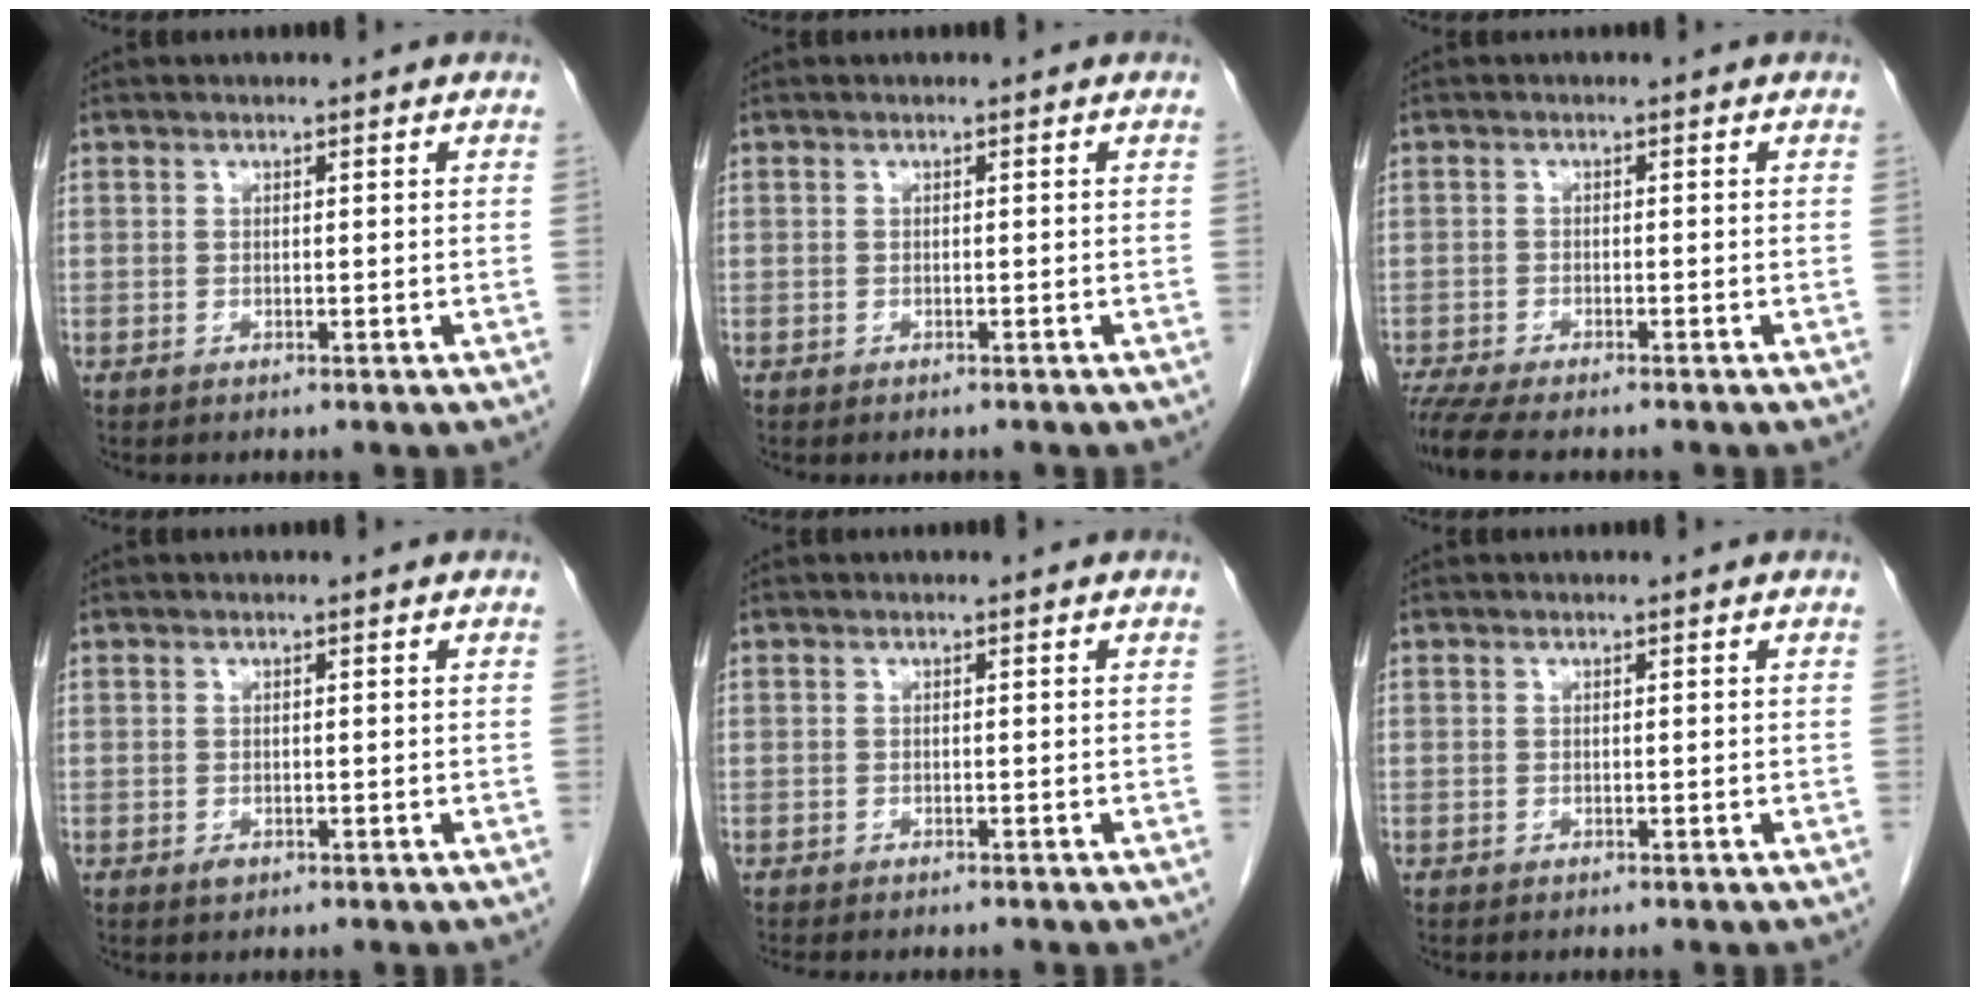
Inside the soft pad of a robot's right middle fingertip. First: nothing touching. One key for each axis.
{"total": 0.7, "fx": -0.6, "fy": 0.2, "fz": 0.1, "tx": -0.007, "ty": -0.001, "tz": -0.010}
{"total": 7.0, "fx": -5.9, "fy": 1.1, "fz": 3.5, "tx": -0.057, "ty": -0.013, "tz": -0.097}
{"total": 0.8, "fx": -0.4, "fy": 0.5, "fz": 0.5, "tx": -0.008, "ty": 0.000, "tz": -0.004}
{"total": 3.9, "fx": -3.4, "fy": 1.1, "fz": 1.5, "tx": -0.017, "ty": -0.006, "tz": -0.042}
{"total": 0.0}